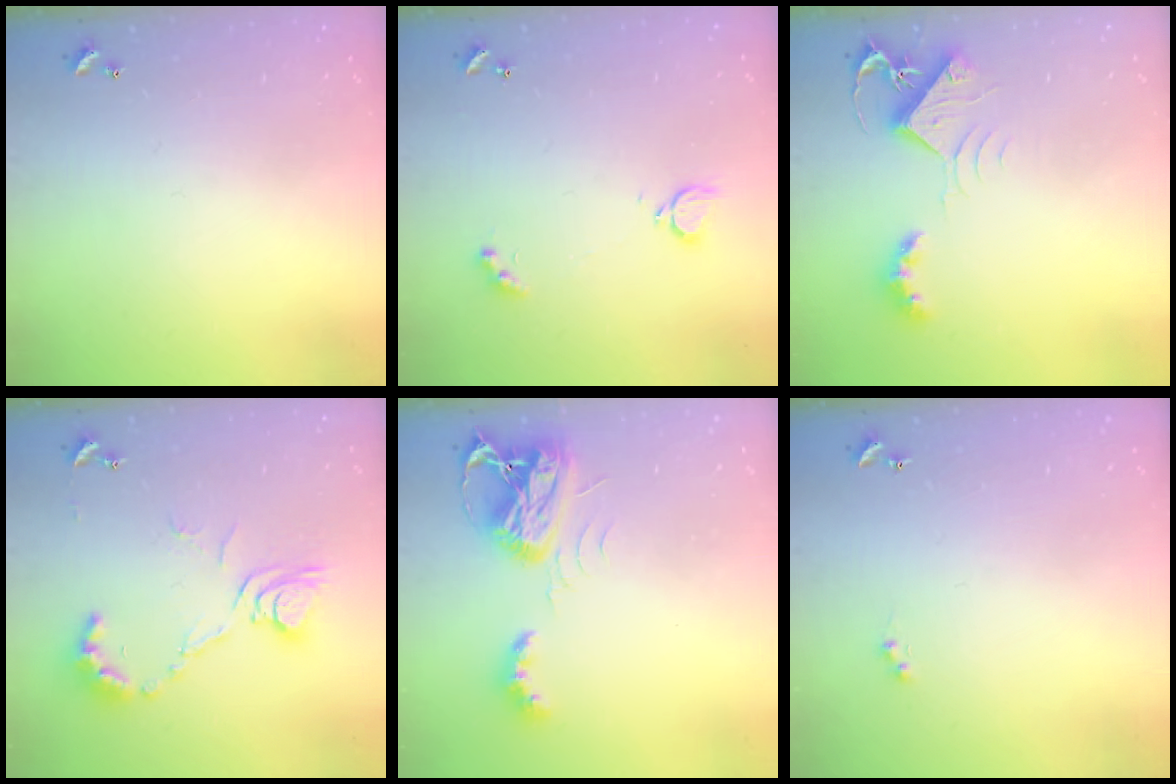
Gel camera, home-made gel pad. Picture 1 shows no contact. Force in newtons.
{"total": 2.9, "press": 2.9, "slide": 0.6}
{"total": 7.1, "press": 7.1, "slide": 1.0}
{"total": 10.4, "press": 10.3, "slide": 0.9}
{"total": 7.9, "press": 7.9, "slide": 0.8}
{"total": 1.0, "press": 0.9, "slide": 0.4}